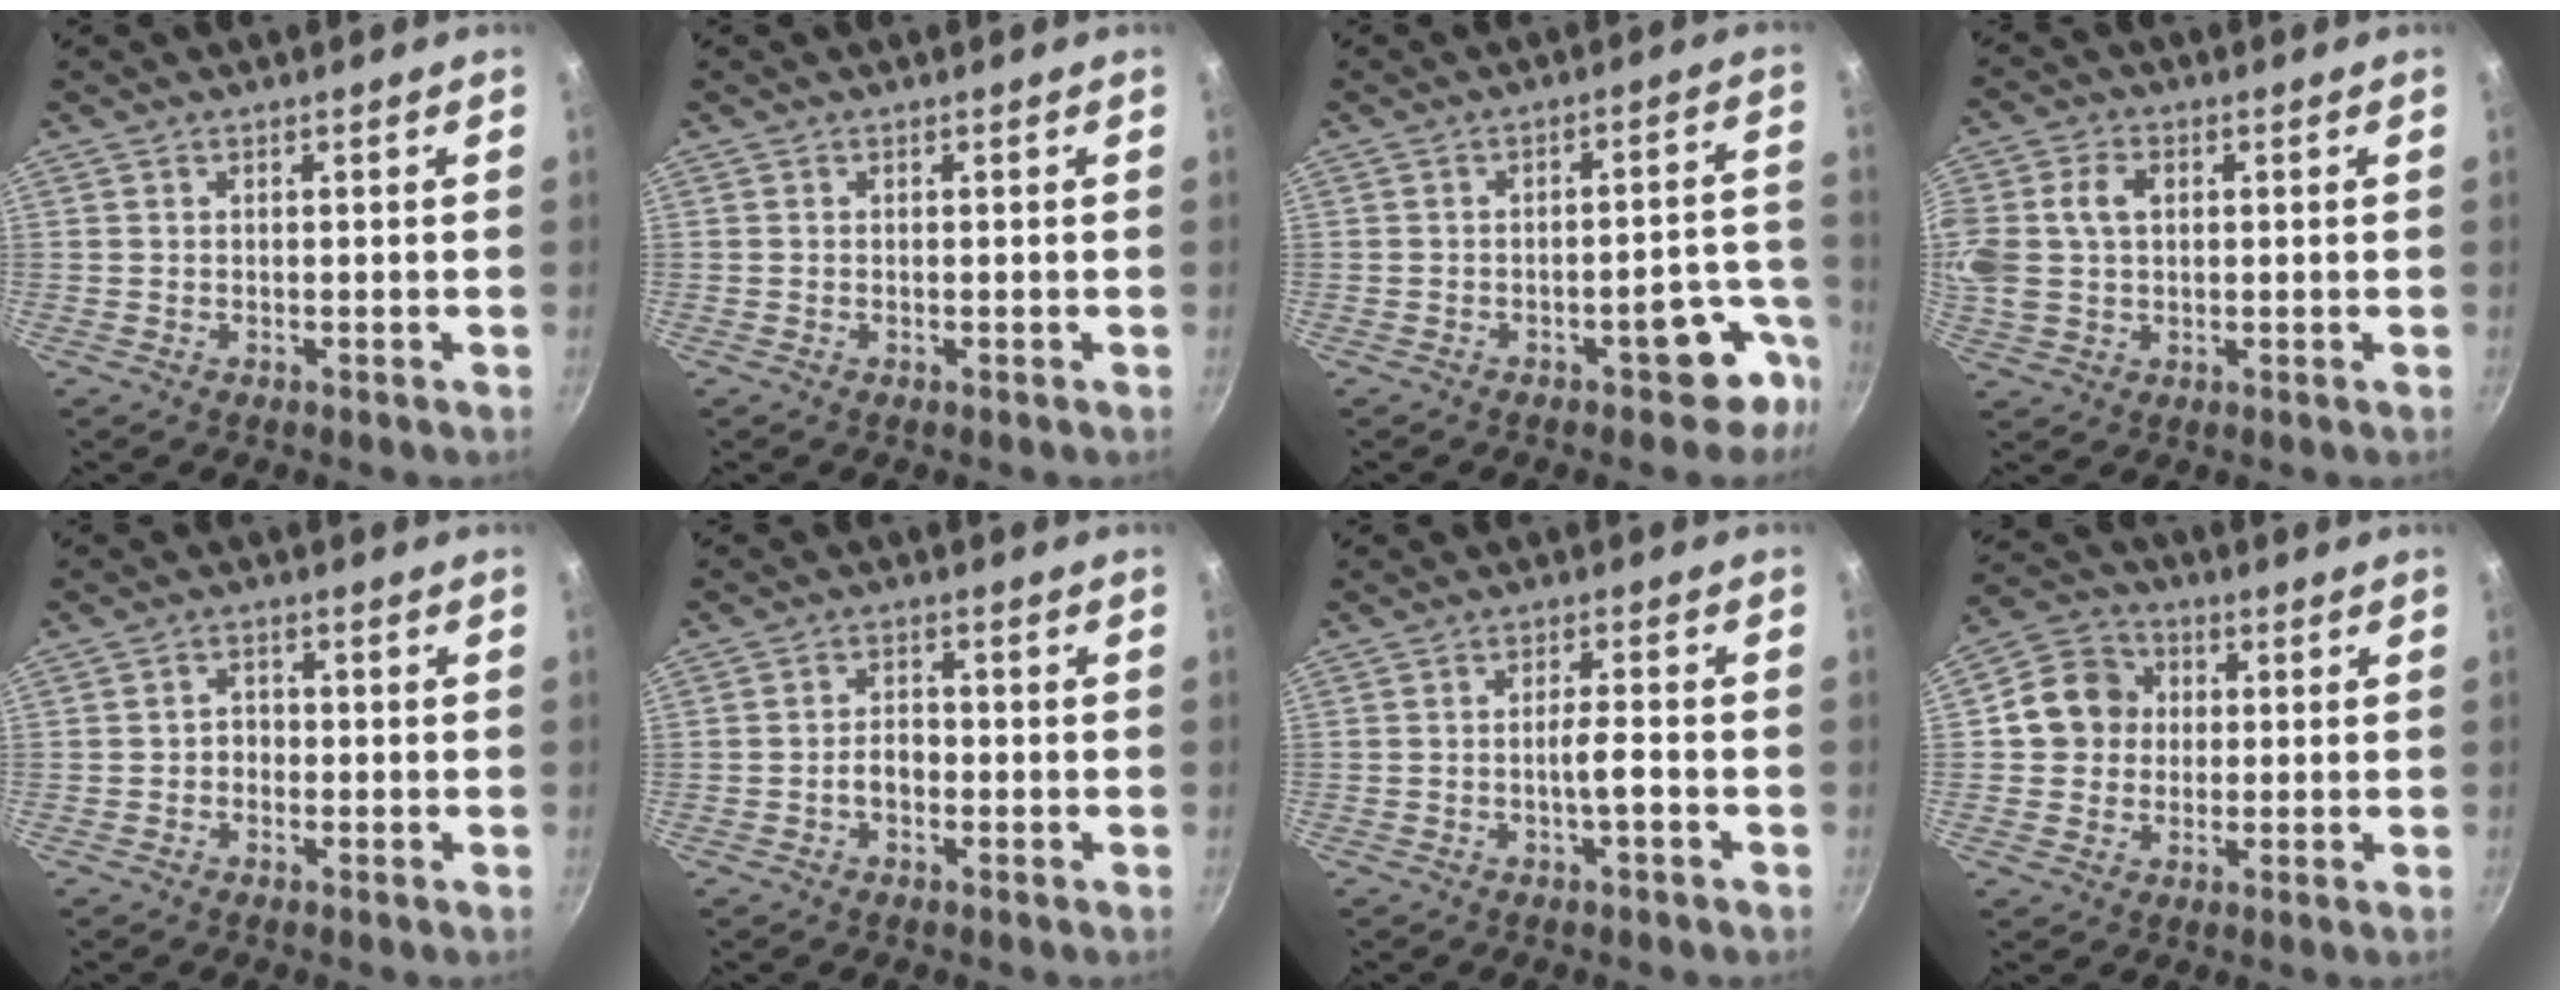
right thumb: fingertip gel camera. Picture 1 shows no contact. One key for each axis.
{"total": 0.0}
{"total": 8.1, "fx": -4.6, "fy": 3.7, "fz": 5.5, "tx": -0.010, "ty": 0.056, "tz": -0.050}
{"total": 14.1, "fx": 2.3, "fy": 10.8, "fz": 8.8, "tx": -0.209, "ty": 0.031, "tz": 0.045}
{"total": 2.6, "fx": -0.8, "fy": 2.1, "fz": 1.2, "tx": -0.006, "ty": 0.014, "tz": -0.014}
{"total": 3.3, "fx": -1.3, "fy": 2.2, "fz": 2.2, "tx": -0.021, "ty": 0.020, "tz": -0.023}
{"total": 3.6, "fx": -1.6, "fy": 0.4, "fz": 3.2, "tx": -0.056, "ty": 0.017, "tz": -0.028}
{"total": 9.3, "fx": 0.8, "fy": 8.5, "fz": 3.7, "tx": -0.028, "ty": 0.015, "tz": -0.004}